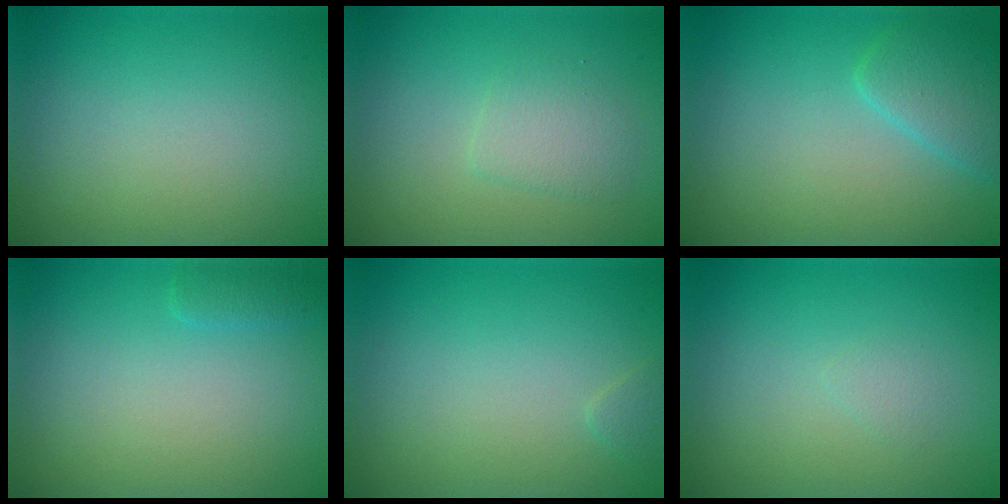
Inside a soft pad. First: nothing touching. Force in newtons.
{"total": 1.9, "press": 1.9, "slide": 0.1}
{"total": 2.9, "press": 2.9, "slide": 0.2}
{"total": 1.0, "press": 1.0, "slide": 0.1}
{"total": 0.7, "press": 0.7, "slide": 0.0}
{"total": 0.7, "press": 0.7, "slide": 0.1}